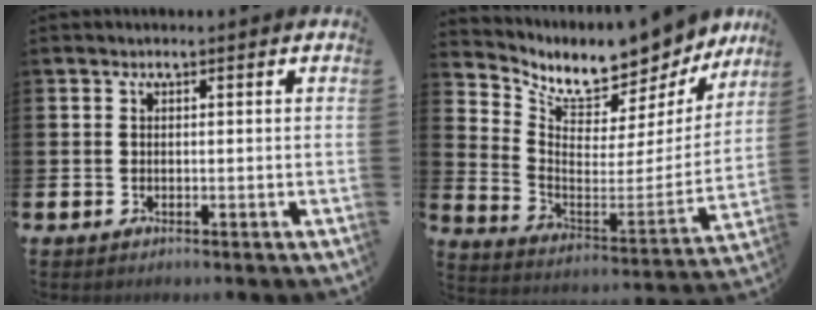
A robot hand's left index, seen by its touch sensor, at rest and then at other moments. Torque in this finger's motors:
{"motor_torque": [1.13, -1.01, 0.15, 0.02]}